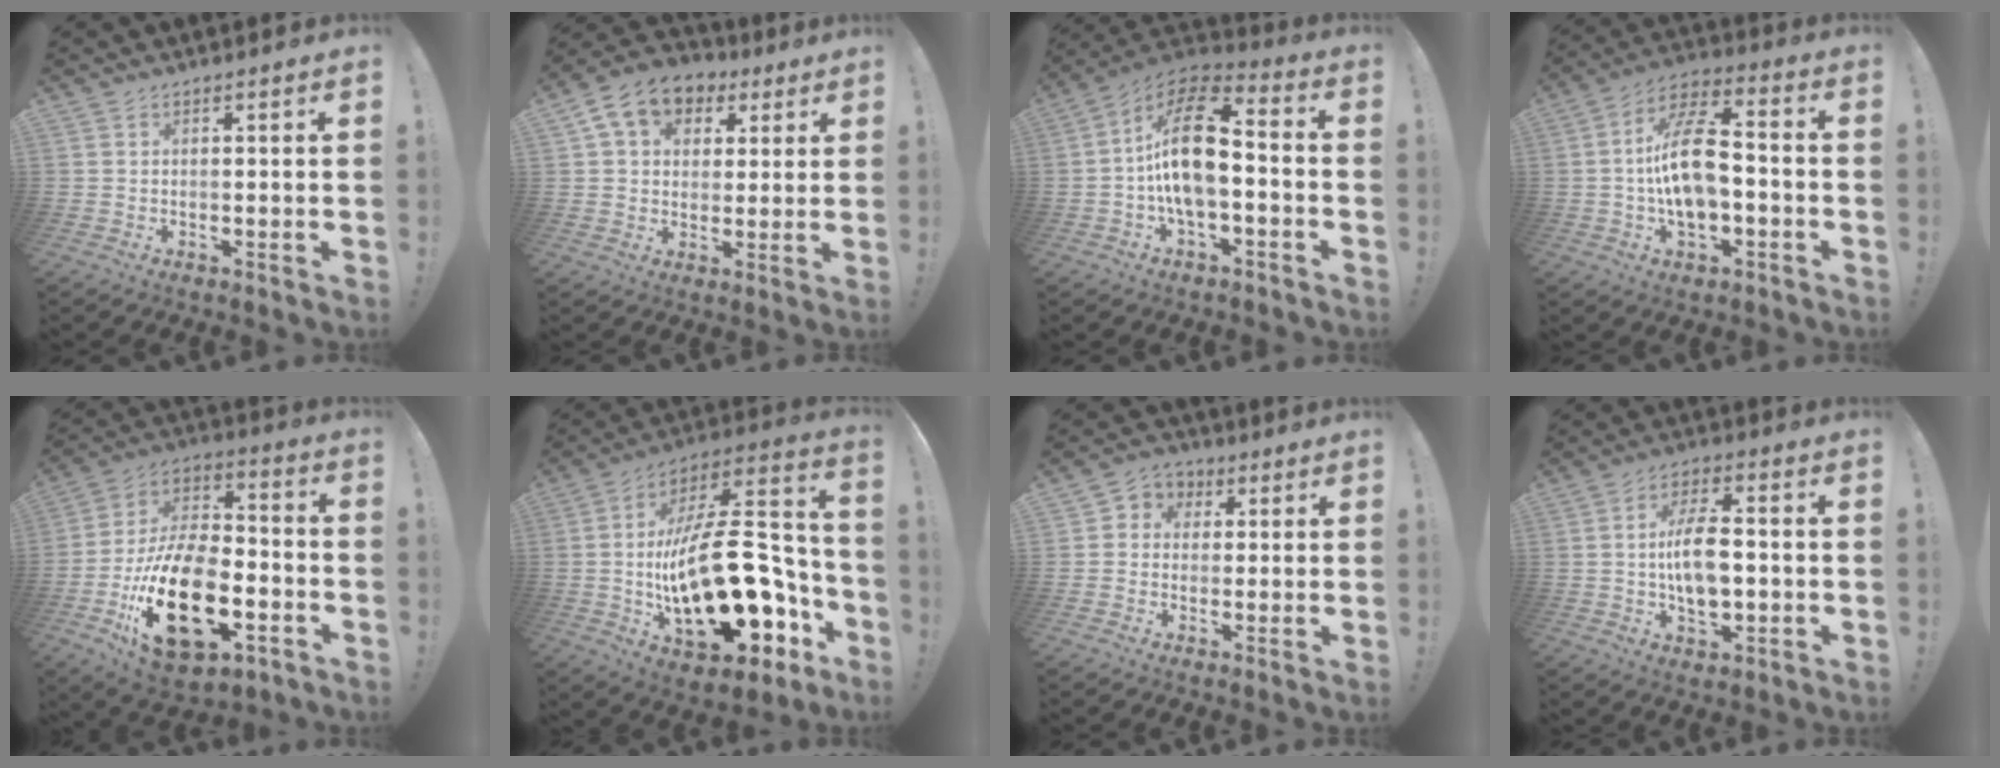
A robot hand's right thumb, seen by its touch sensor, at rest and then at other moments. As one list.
[{"total": 12.0, "force": [5.0, 9.2, 5.9], "torque": [-0.091, -0.013, 0.101]}, {"total": 17.9, "force": [-0.8, 8.9, 15.4], "torque": [-0.263, 0.019, -0.011]}, {"total": 15.6, "force": [-1.6, 8.1, 13.3], "torque": [-0.235, 0.017, -0.029]}, {"total": 25.7, "force": [-9.7, 13.8, 19.5], "torque": [-0.368, 0.057, -0.153]}, {"total": 29.6, "force": [-5.9, 13.6, 25.6], "torque": [-0.458, 0.026, -0.088]}, {"total": 4.8, "force": [-0.7, 4.5, 1.5], "torque": [-0.014, 0.011, -0.010]}, {"total": 11.5, "force": [-0.9, 6.2, 9.7], "torque": [-0.174, 0.007, -0.017]}]